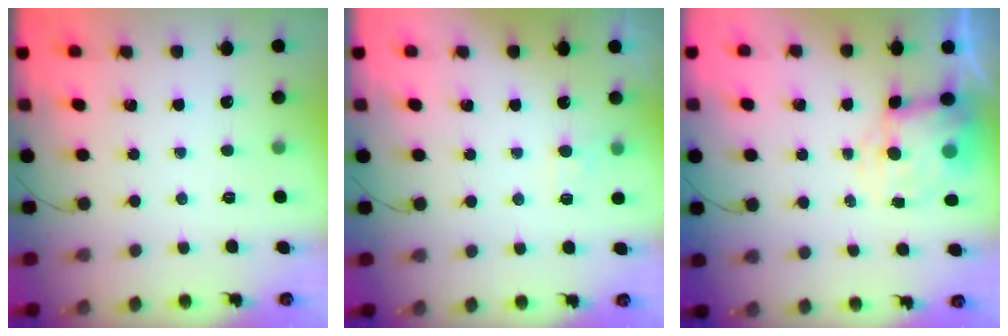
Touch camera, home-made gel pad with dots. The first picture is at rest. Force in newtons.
{"total": 3.1, "press": 2.7, "slide": 1.6}
{"total": 8.3, "press": 8.0, "slide": 1.9}